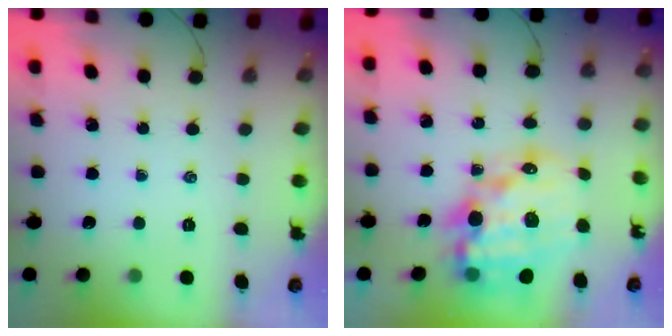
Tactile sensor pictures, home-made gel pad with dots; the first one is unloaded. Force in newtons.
{"total": 20.1, "press": 19.6, "slide": 4.5}